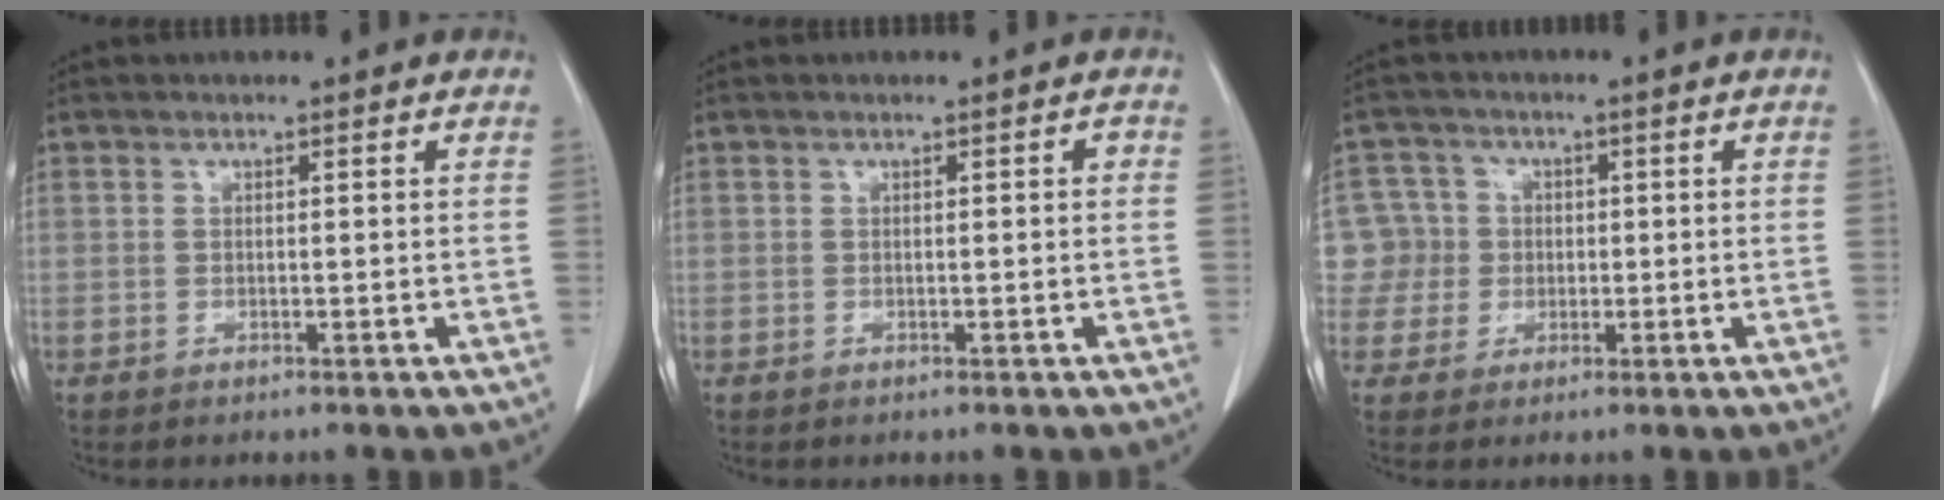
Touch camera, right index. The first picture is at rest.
{"total": 0.7, "force": [0.1, 0.4, 0.6], "torque": [-0.006, 0.004, 0.003]}
{"total": 6.8, "force": [0.4, 6.8, 0.2], "torque": [-0.003, 0.027, 0.014]}